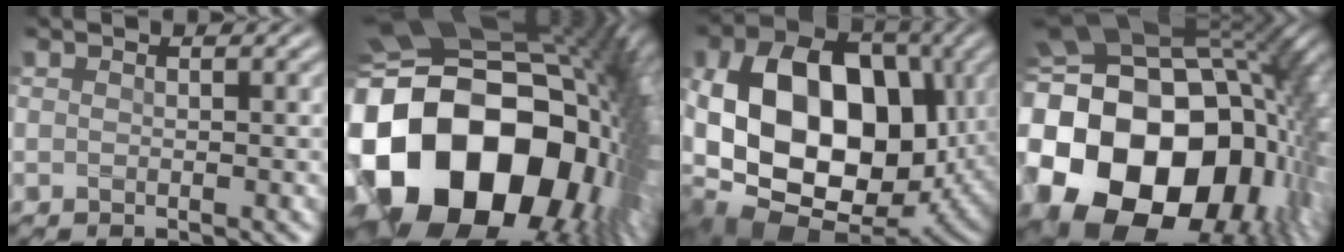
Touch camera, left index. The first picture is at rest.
{"total": 21.4, "force": [-3.7, 15.9, 13.8], "torque": [-0.303, -0.051, -0.035]}
{"total": 17.1, "force": [0.1, 11.8, 12.4], "torque": [-0.229, -0.007, 0.013]}
{"total": 21.2, "force": [-3.2, 15.3, 14.4], "torque": [-0.304, -0.032, -0.032]}